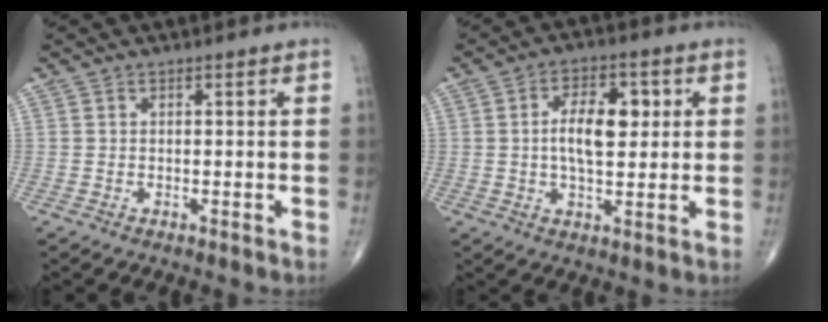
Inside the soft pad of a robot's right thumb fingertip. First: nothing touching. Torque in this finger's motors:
{"motor_torque": [-0.37, 0.71, 0.64, 0.45, 0.10]}